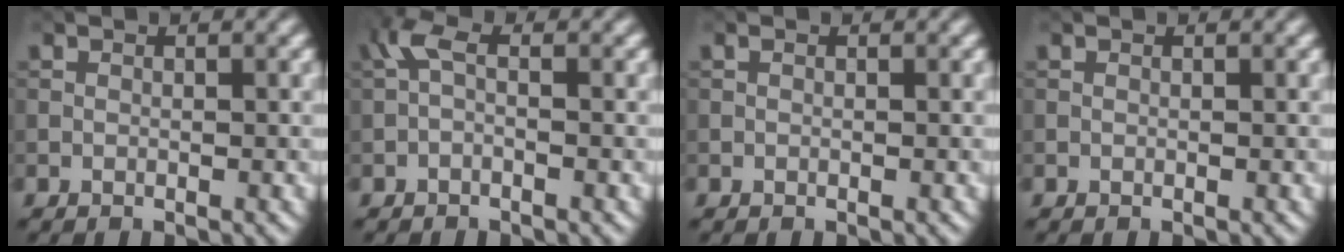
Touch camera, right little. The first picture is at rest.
{"total": 2.0, "force": [-0.3, 0.8, 1.8], "torque": [-0.041, 0.007, -0.012]}
{"total": 0.0}
{"total": 0.0}